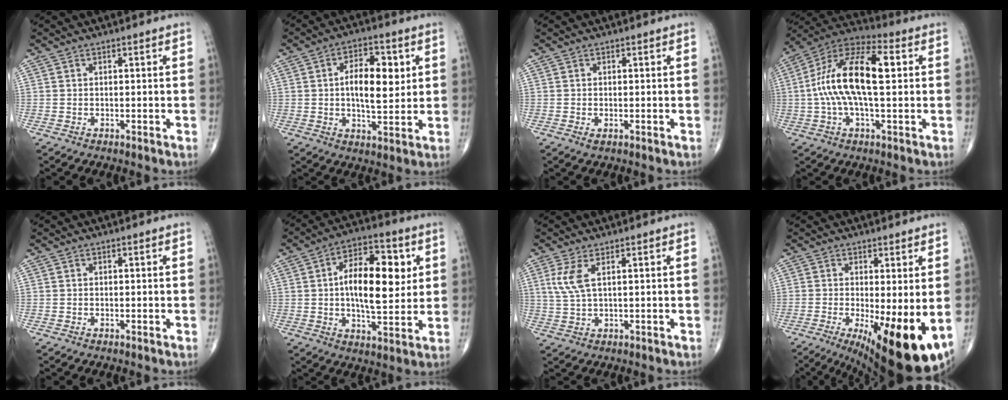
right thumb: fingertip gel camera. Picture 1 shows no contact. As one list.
[{"total": 10.4, "force": [1.9, 5.0, 9.0], "torque": [-0.119, -0.004, 0.027]}, {"total": 0.9, "force": [-0.3, 0.4, 0.8], "torque": [-0.017, -0.004, -0.006]}, {"total": 17.0, "force": [1.6, 6.7, 15.5], "torque": [-0.302, 0.038, 0.018]}, {"total": 0.0}, {"total": 15.8, "force": [2.6, 7.5, 13.7], "torque": [-0.189, 0.001, 0.036]}, {"total": 4.4, "force": [1.6, 1.3, 3.9], "torque": [-0.102, -0.002, 0.040]}, {"total": 15.6, "force": [-4.0, 4.8, 14.3], "torque": [-0.182, -0.024, -0.042]}]